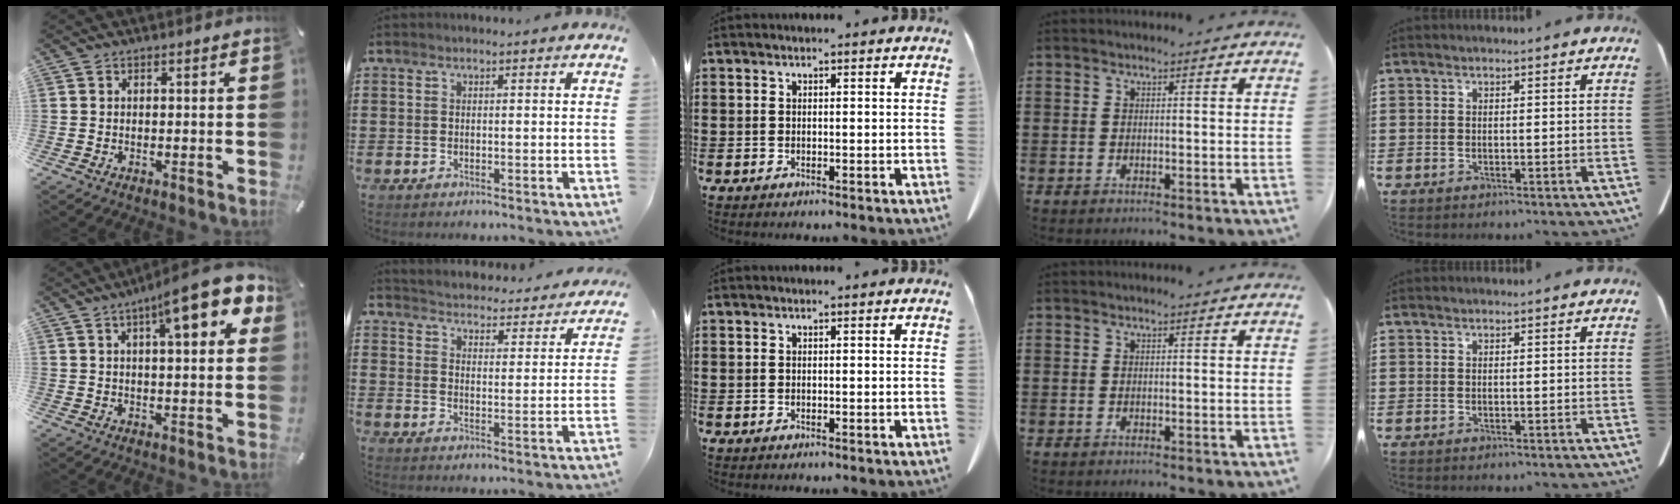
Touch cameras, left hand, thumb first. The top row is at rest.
{"thumb": {"total": 13.5, "force": [7.5, 4.0, 10.5], "torque": [-0.149, -0.033, 0.116]}, "index": {"total": 4.3, "force": [4.3, -0.3, -0.4], "torque": [-0.017, -0.040, 0.070]}}